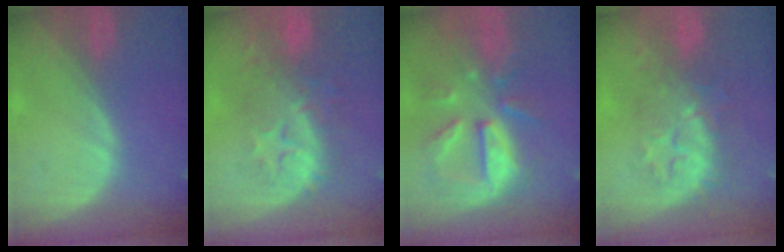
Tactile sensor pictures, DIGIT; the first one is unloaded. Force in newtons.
{"total": 9.7, "press": 9.1, "slide": 3.2}
{"total": 10.8, "press": 9.5, "slide": 5.2}
{"total": 8.4, "press": 8.1, "slide": 2.0}